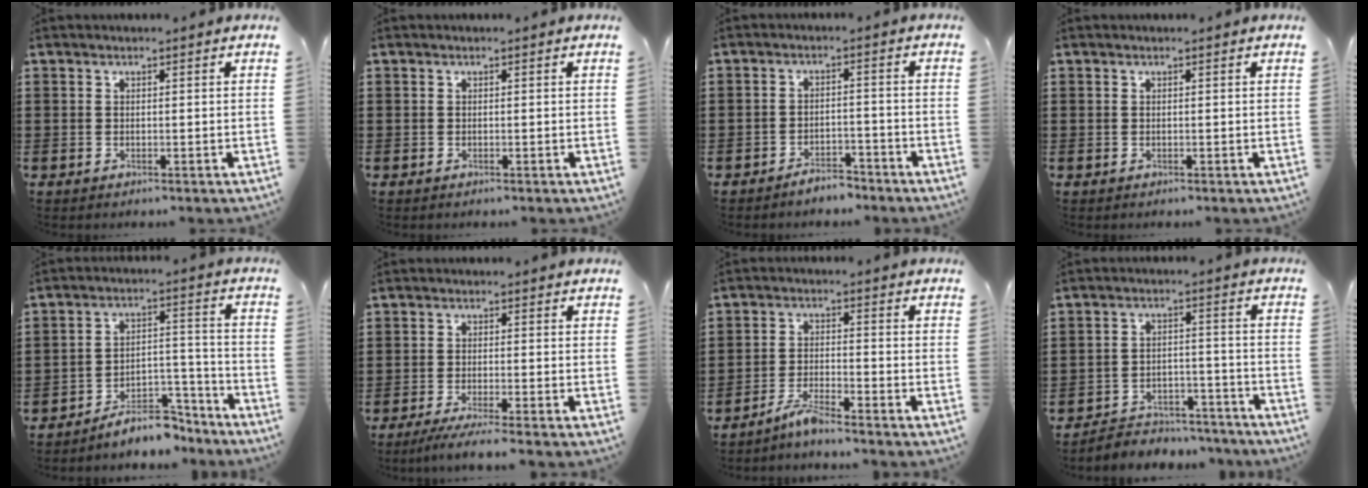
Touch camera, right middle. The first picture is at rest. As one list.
[{"total": 0.0}, {"total": 3.3, "force": [-3.2, 0.5, 0.4], "torque": [-0.011, 0.004, -0.065]}, {"total": 0.0}, {"total": 7.3, "force": [-6.8, 1.8, 1.9], "torque": [-0.021, 0.025, -0.126]}, {"total": 2.7, "force": [-2.2, -0.4, 1.5], "torque": [-0.033, -0.008, -0.042]}, {"total": 3.9, "force": [-3.4, 0.1, 1.8], "torque": [-0.044, -0.002, -0.070]}, {"total": 4.7, "force": [-4.6, 0.8, 0.3], "torque": [-0.008, 0.009, -0.097]}]